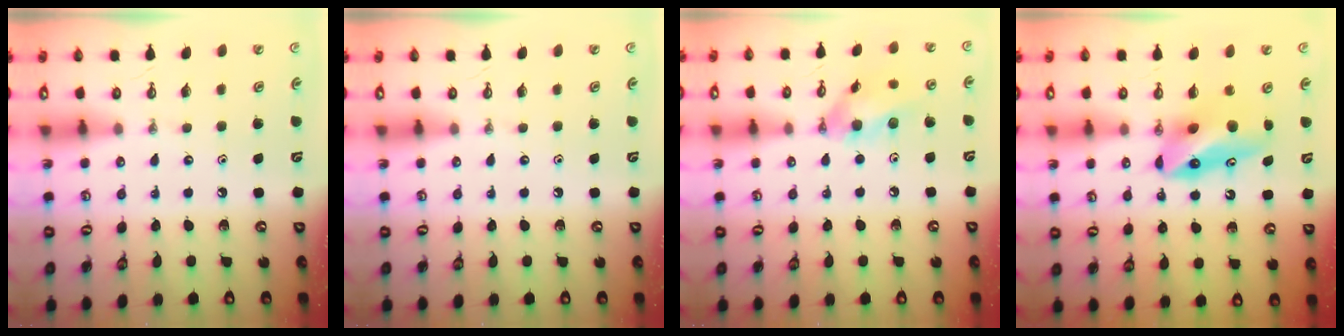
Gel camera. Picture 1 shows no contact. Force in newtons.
{"total": 0.0}
{"total": 11.3, "press": 11.1, "slide": 1.9}
{"total": 10.7, "press": 8.6, "slide": 6.3}